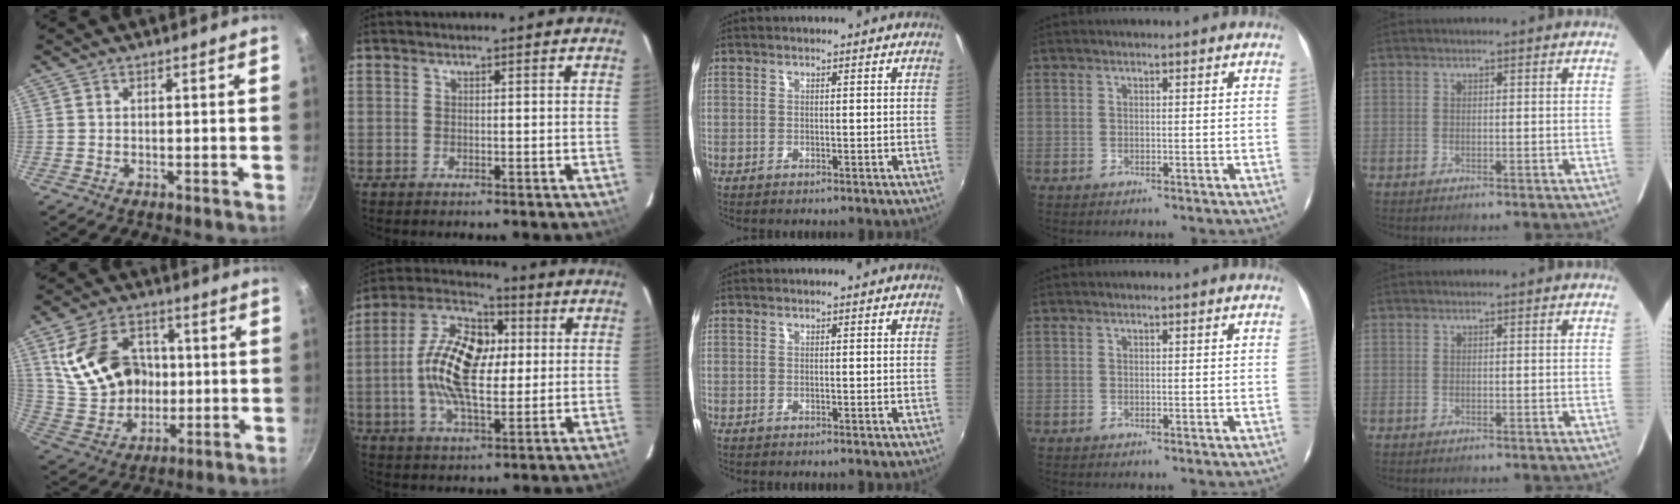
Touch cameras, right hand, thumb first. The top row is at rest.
{"thumb": {"total": 18.1, "force": [2.6, 14.1, 11.1], "torque": [-0.177, 0.010, 0.062]}, "index": {"total": 16.3, "force": [0.9, 8.3, 14.0], "torque": [-0.272, 0.017, 0.004]}}